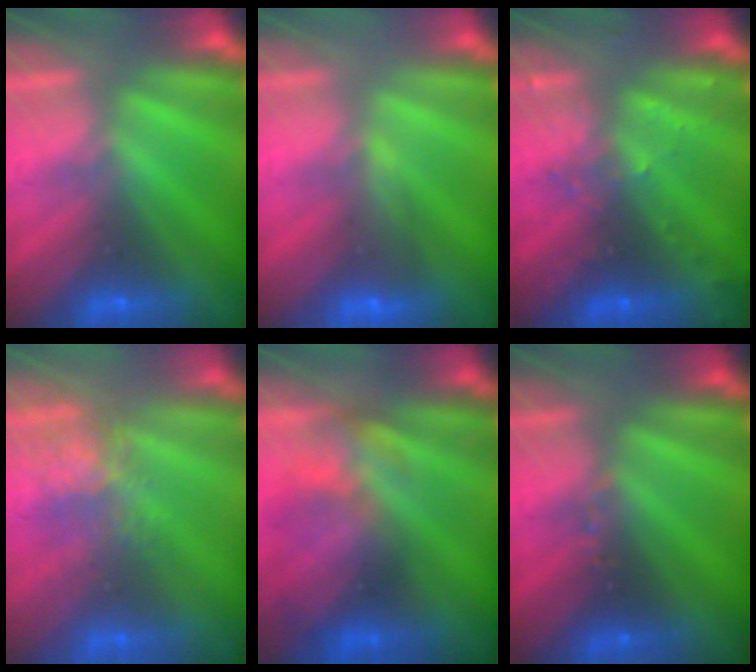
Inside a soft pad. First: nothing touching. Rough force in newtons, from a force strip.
{"total": 4.6}
{"total": 3.0}
{"total": 3.6}
{"total": 4.2}
{"total": 2.4}